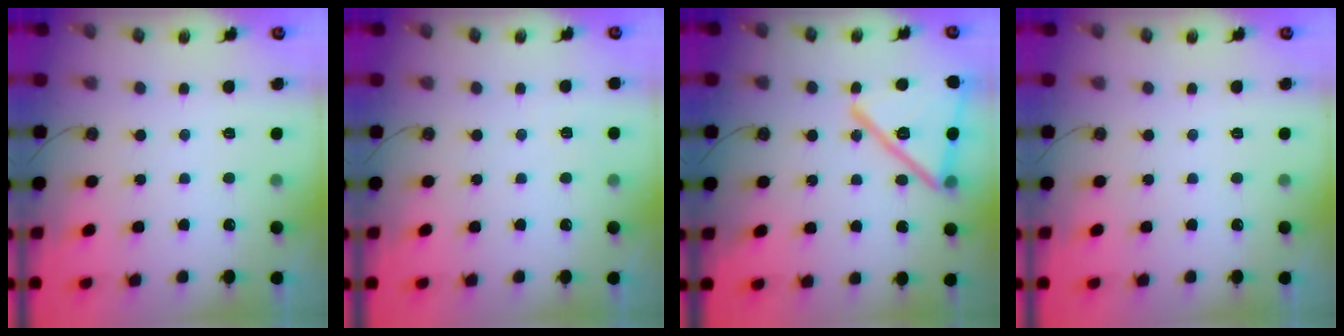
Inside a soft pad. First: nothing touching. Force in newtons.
{"total": 1.7, "press": 1.7, "slide": 0.4}
{"total": 23.2, "press": 20.6, "slide": 10.7}
{"total": 0.0}